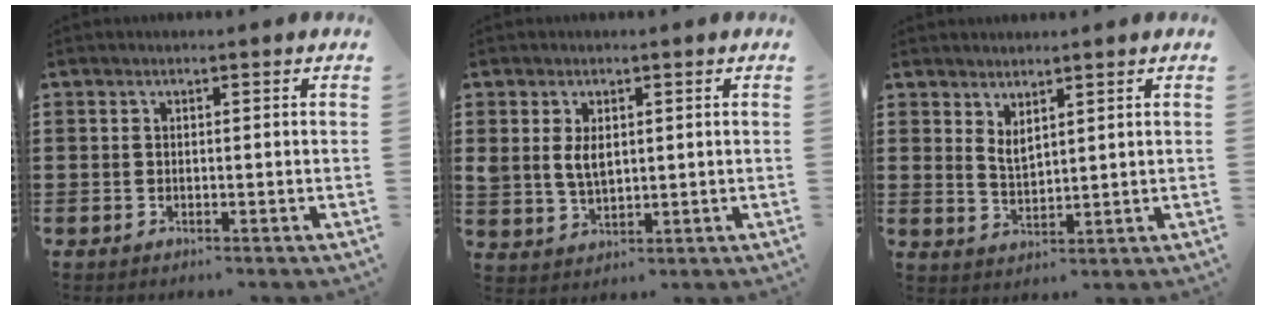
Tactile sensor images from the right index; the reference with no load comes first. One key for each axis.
{"total": 3.8, "fx": 1.0, "fy": 2.4, "fz": 2.8, "tx": -0.062, "ty": 0.007, "tz": 0.019}
{"total": 2.5, "fx": 2.1, "fy": 0.9, "fz": 1.2, "tx": -0.027, "ty": 0.004, "tz": 0.039}